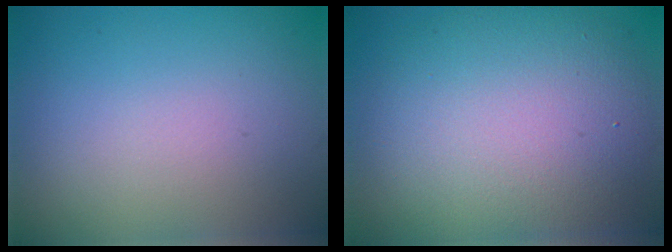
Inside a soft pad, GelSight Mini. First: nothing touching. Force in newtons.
{"total": 10.5, "press": 10.5, "slide": 0.5}